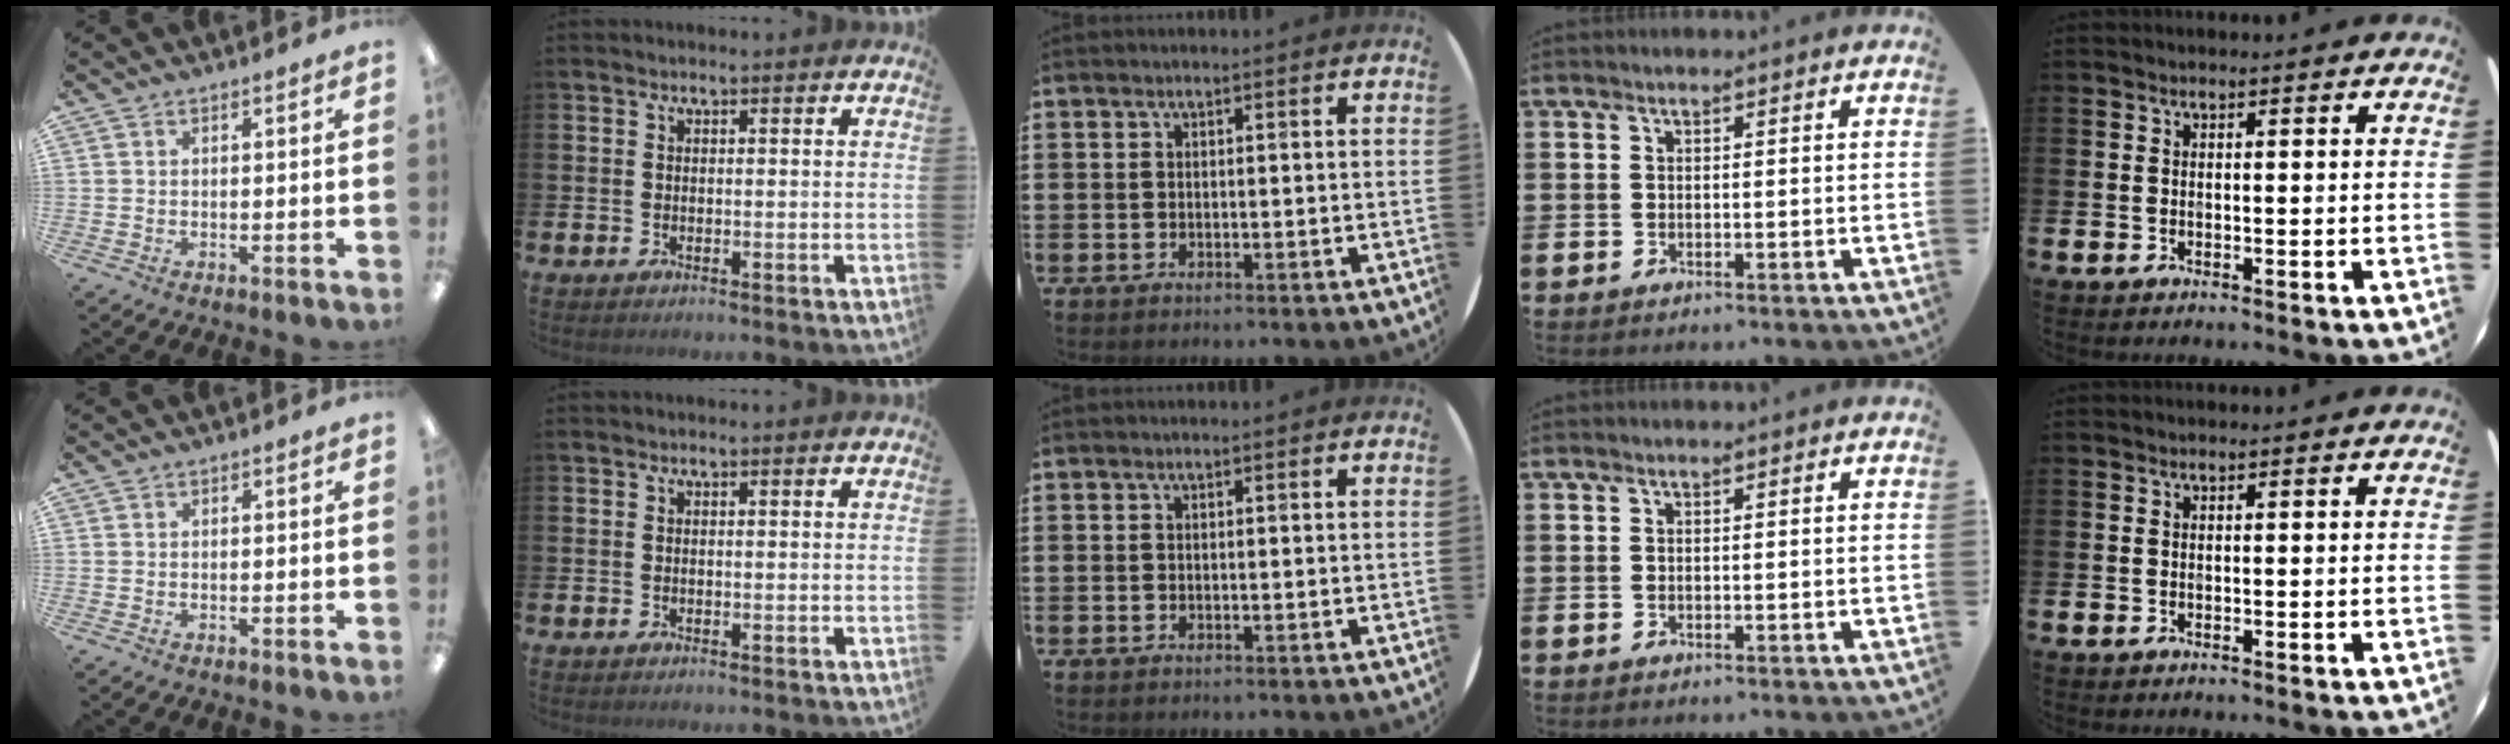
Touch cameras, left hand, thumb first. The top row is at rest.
{}